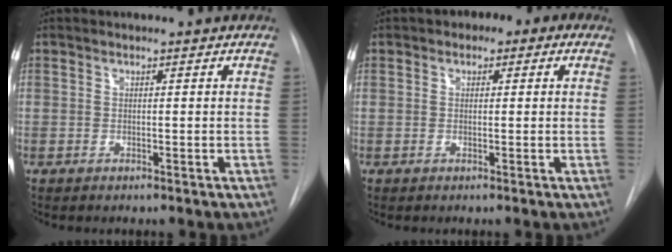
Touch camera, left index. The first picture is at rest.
{"total": 4.0, "force": [1.5, 2.5, 2.7], "torque": [-0.036, 0.024, 0.017]}